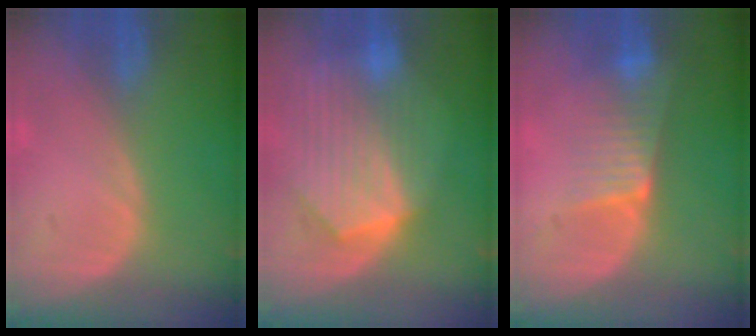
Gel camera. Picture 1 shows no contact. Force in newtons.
{"total": 10.3, "press": 9.0, "slide": 5.1}
{"total": 6.4, "press": 5.7, "slide": 3.1}